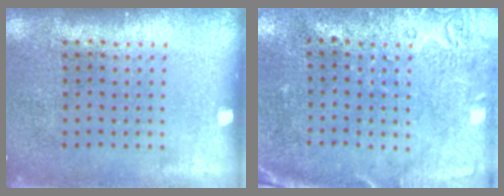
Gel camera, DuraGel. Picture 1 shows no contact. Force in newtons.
{"total": 2.7, "press": 2.2, "slide": 1.5}